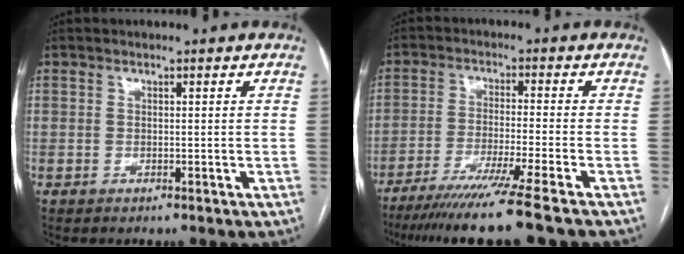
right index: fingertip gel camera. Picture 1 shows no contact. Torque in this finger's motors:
{"motor_torque": [1.35, -0.79, 0.66, 0.17]}